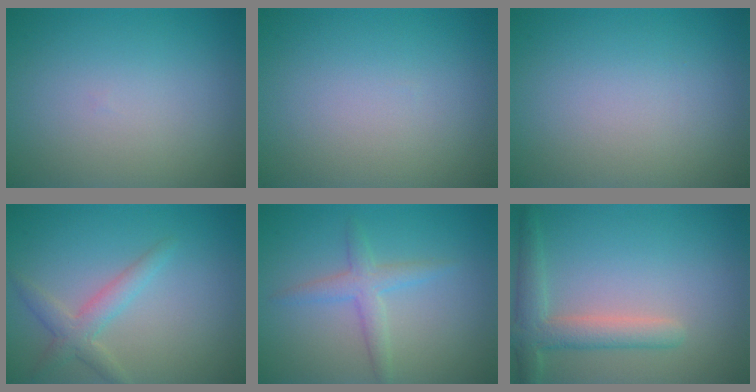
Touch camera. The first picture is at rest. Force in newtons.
{"total": 0.0}
{"total": 0.0}
{"total": 2.5, "press": 2.5, "slide": 0.2}
{"total": 2.3, "press": 2.3, "slide": 0.0}
{"total": 3.5, "press": 3.5, "slide": 0.3}